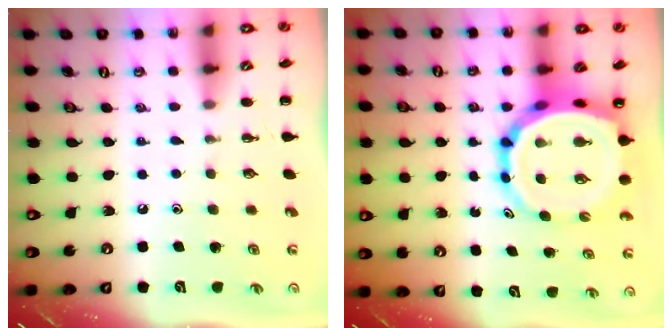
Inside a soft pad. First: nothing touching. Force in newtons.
{"total": 13.9, "press": 13.3, "slide": 3.9}